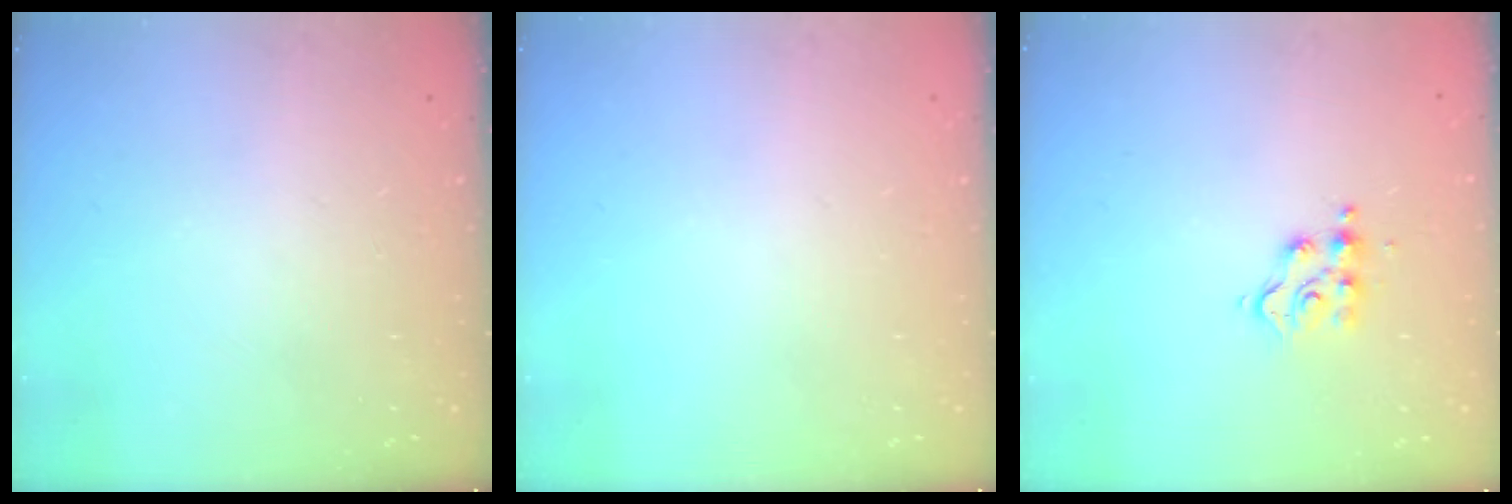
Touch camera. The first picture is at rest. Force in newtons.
{"total": 0.0}
{"total": 7.9, "press": 7.9, "slide": 0.6}